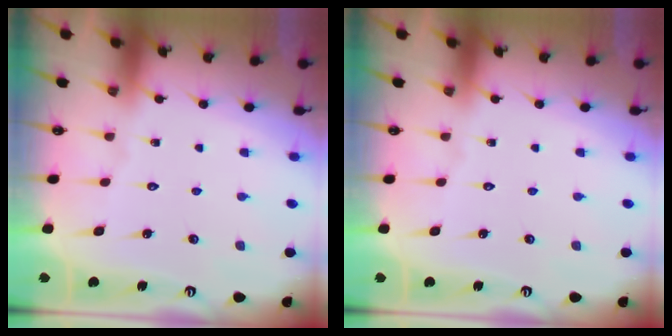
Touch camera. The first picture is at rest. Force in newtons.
{"total": 0.0}